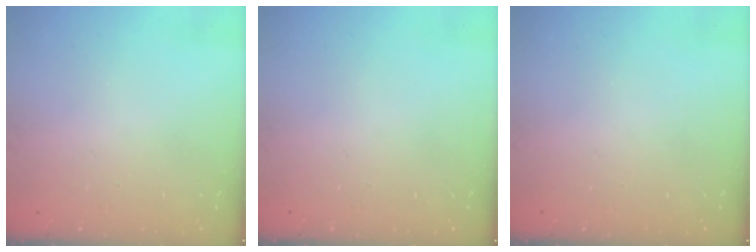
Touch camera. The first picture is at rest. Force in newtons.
{"total": 0.0}
{"total": 0.0}